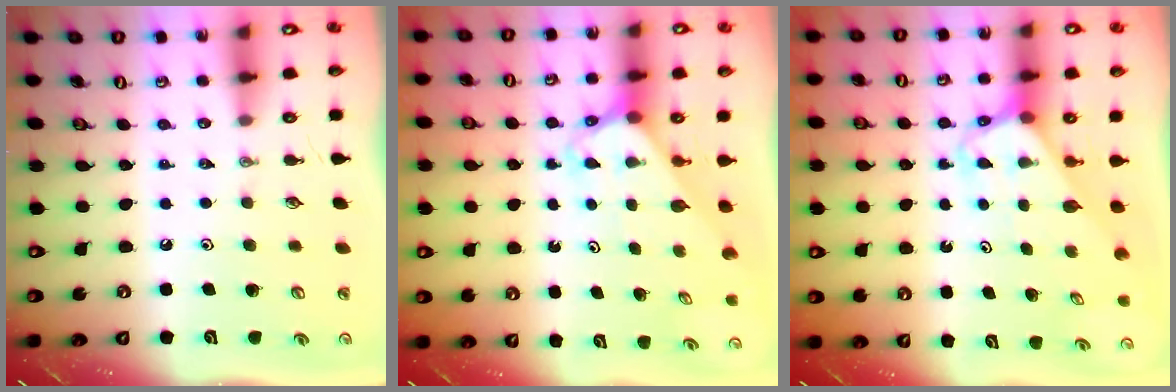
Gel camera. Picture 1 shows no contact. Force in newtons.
{"total": 2.6, "press": 2.6, "slide": 0.2}
{"total": 3.2, "press": 3.2, "slide": 0.3}